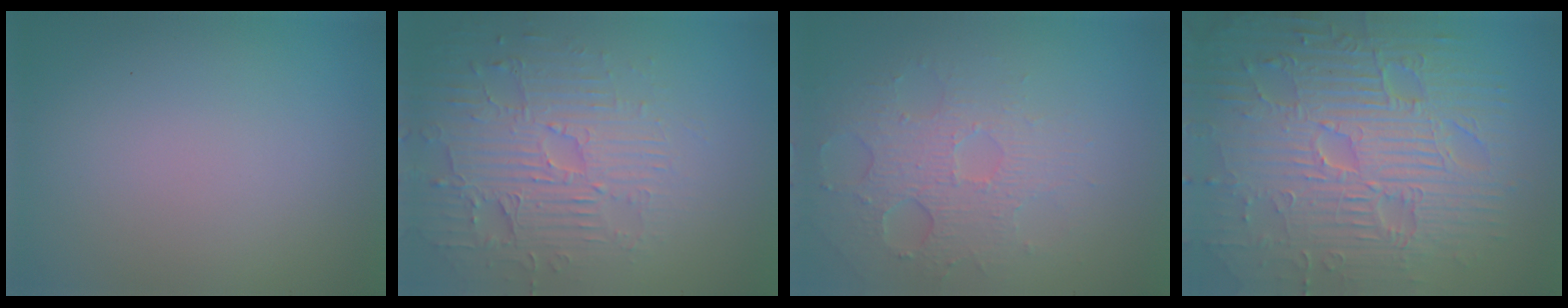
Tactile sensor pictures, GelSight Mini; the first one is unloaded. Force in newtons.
{"total": 4.6, "press": 4.2, "slide": 1.9}
{"total": 3.6, "press": 3.3, "slide": 1.4}
{"total": 12.5, "press": 8.0, "slide": 9.7}